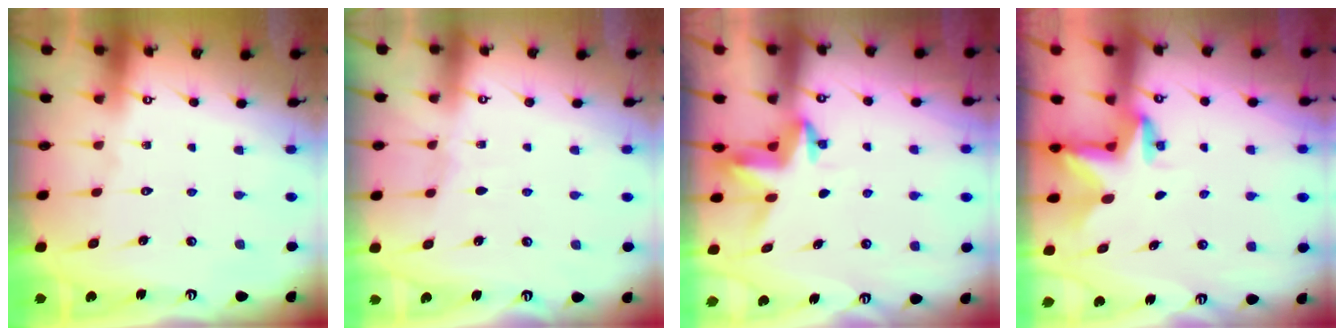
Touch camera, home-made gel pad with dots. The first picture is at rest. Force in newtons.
{"total": 2.0, "press": 2.0, "slide": 0.3}
{"total": 3.9, "press": 3.8, "slide": 0.3}
{"total": 2.8, "press": 2.8, "slide": 0.2}